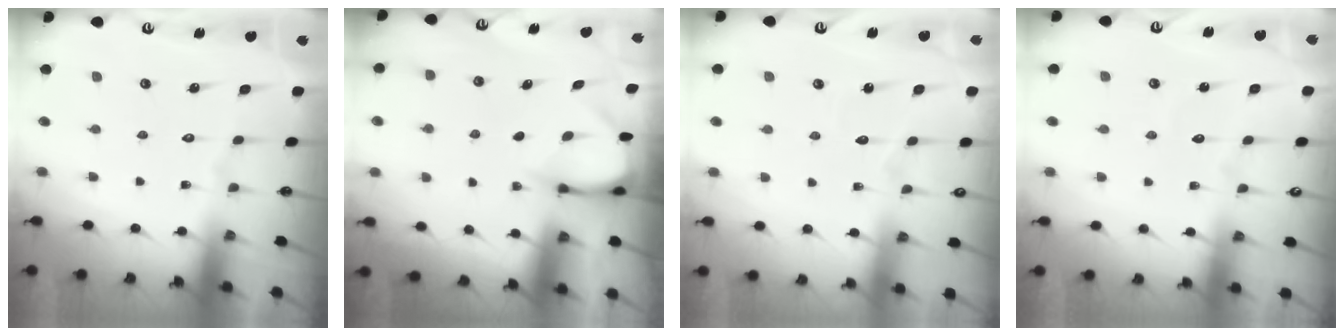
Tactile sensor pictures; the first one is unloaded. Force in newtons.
{"total": 3.8, "press": 3.8, "slide": 0.2}
{"total": 2.7, "press": 2.7, "slide": 0.3}
{"total": 3.9, "press": 3.9, "slide": 0.3}